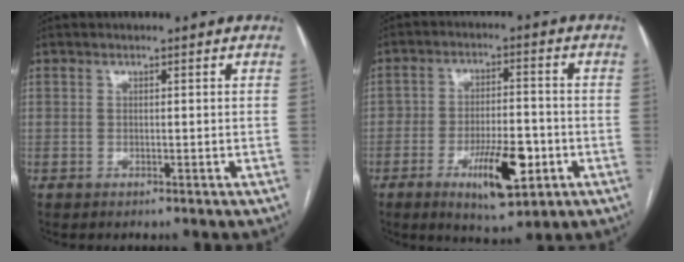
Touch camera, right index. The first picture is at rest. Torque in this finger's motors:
{"motor_torque": [0.25, -0.20, 0.20, 0.10]}